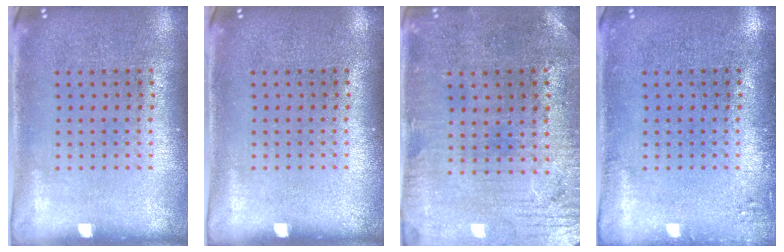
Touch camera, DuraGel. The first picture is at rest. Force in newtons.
{"total": 0.0}
{"total": 0.7, "press": 0.5, "slide": 0.5}
{"total": 1.0, "press": 1.0, "slide": 0.3}